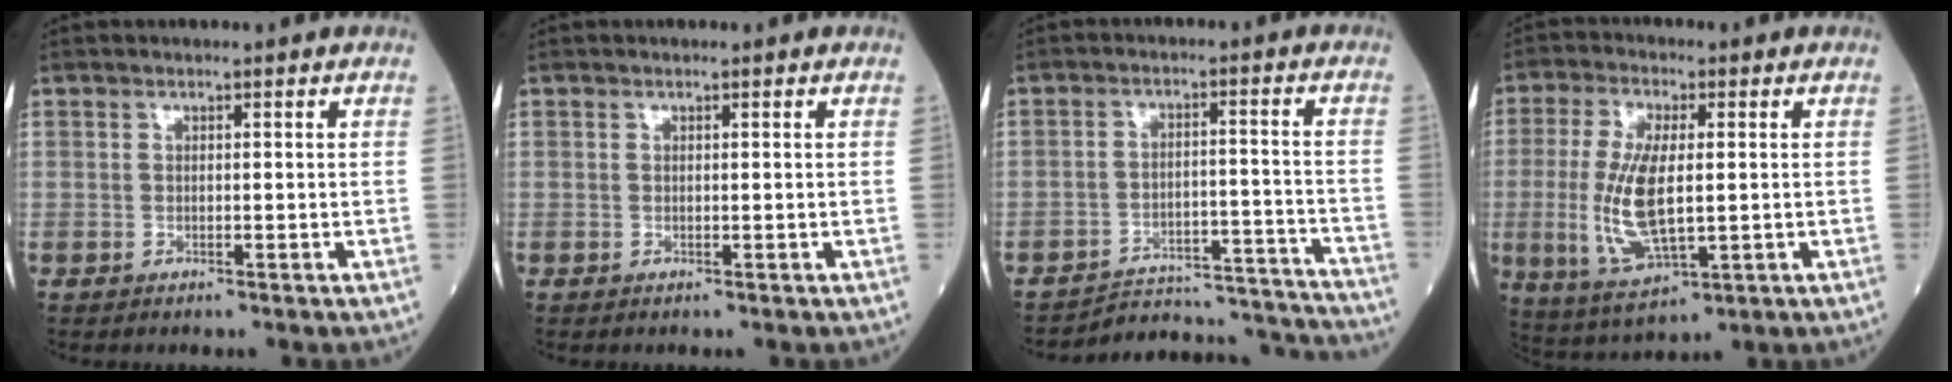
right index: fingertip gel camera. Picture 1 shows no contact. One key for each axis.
{"total": 0.0}
{"total": 15.4, "fx": -15.3, "fy": 0.9, "fz": 0.4, "tx": 0.018, "ty": 0.034, "tz": -0.201}
{"total": 11.8, "fx": -0.7, "fy": 3.9, "fz": 11.2, "tx": -0.245, "ty": -0.012, "tz": -0.005}